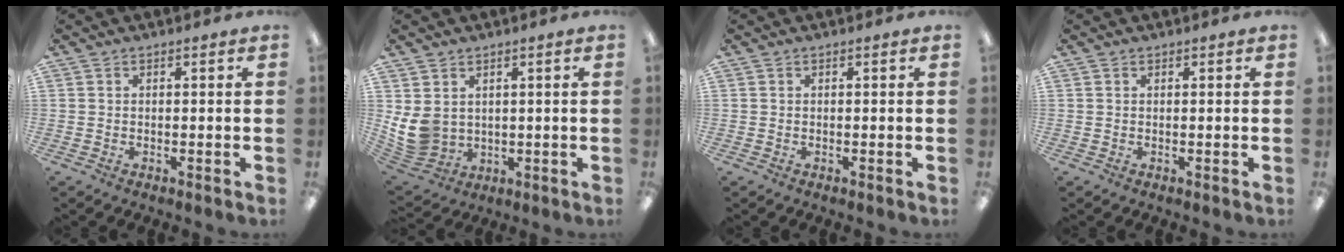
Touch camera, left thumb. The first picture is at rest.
{"total": 8.6, "force": [1.9, 7.1, 4.3], "torque": [-0.112, -0.012, 0.042]}
{"total": 0.0}
{"total": 0.0}